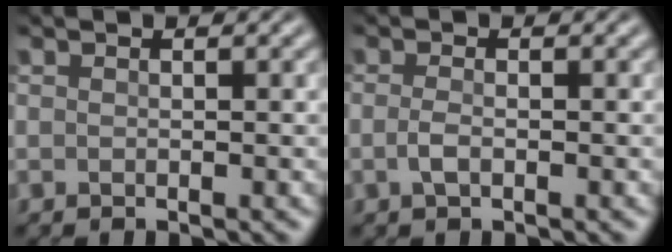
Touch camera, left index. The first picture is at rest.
{"total": 1.0, "force": [-0.2, 0.4, 0.9], "torque": [-0.025, 0.003, -0.006]}